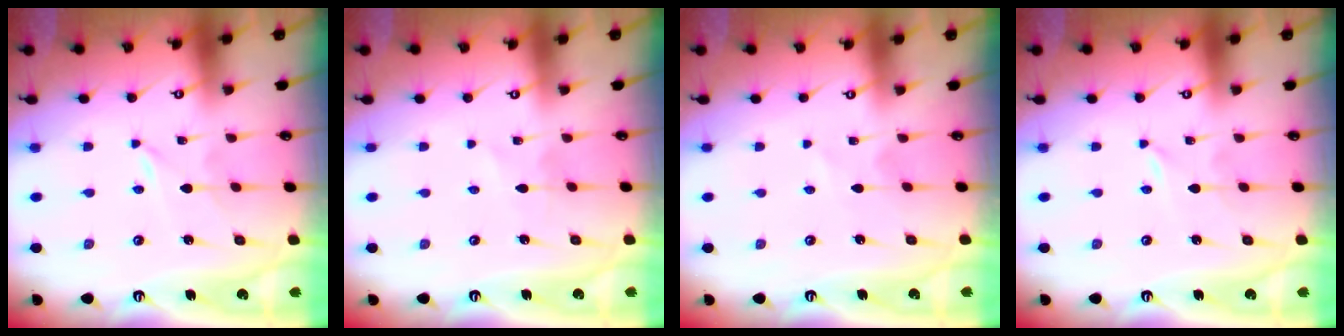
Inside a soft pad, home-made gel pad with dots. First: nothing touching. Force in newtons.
{"total": 2.4, "press": 2.4, "slide": 0.2}
{"total": 0.5, "press": 0.5, "slide": 0.1}
{"total": 0.0}